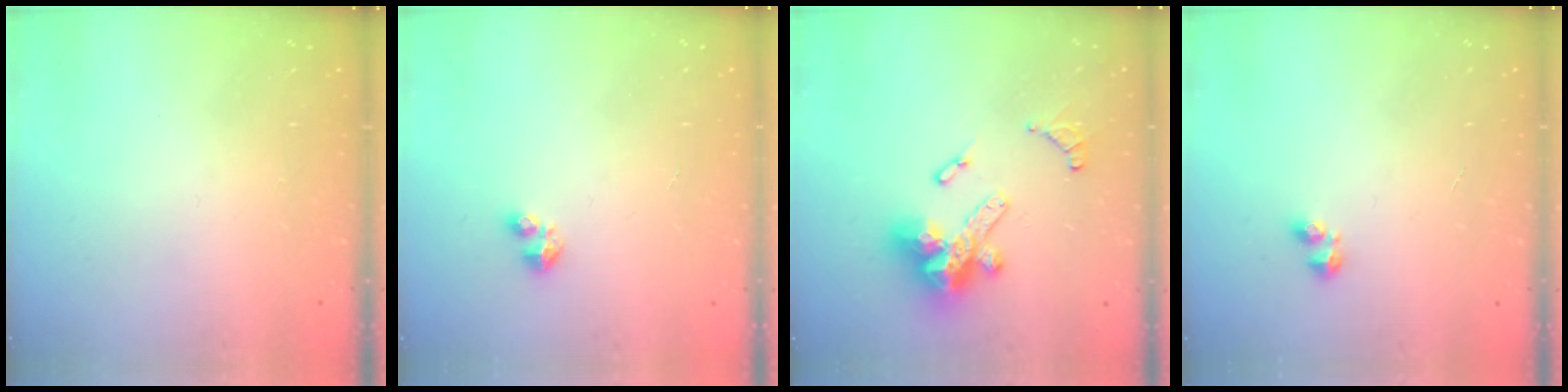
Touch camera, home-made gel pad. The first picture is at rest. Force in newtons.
{"total": 2.9, "press": 2.9, "slide": 0.5}
{"total": 16.2, "press": 16.1, "slide": 1.6}
{"total": 2.2, "press": 2.1, "slide": 0.6}